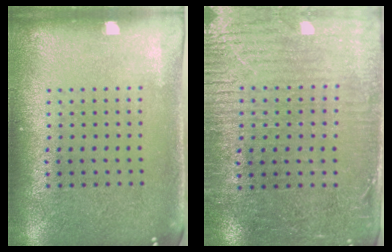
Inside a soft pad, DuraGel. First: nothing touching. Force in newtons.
{"total": 3.5, "press": 3.0, "slide": 1.7}